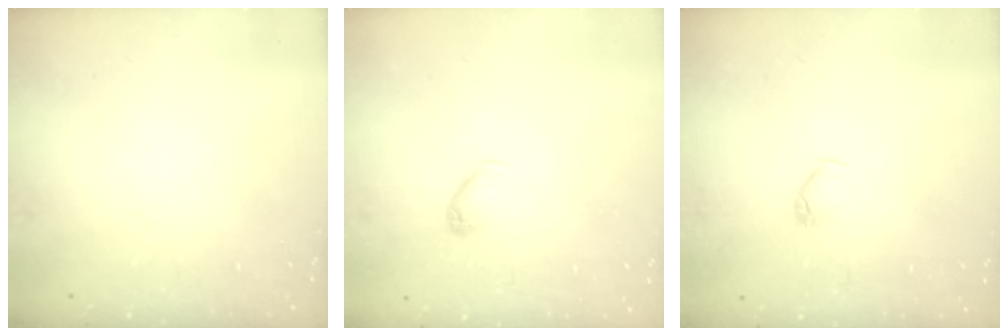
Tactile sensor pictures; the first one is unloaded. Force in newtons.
{"total": 5.2, "press": 5.2, "slide": 0.3}
{"total": 4.2, "press": 4.1, "slide": 0.9}